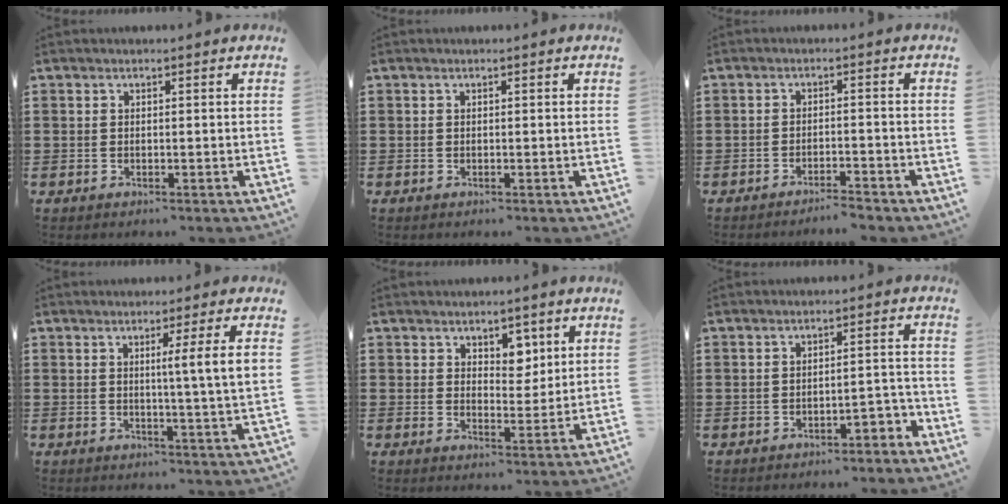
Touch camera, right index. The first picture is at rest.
{"total": 0.0}
{"total": 2.5, "force": [-2.5, -0.1, 0.4], "torque": [-0.011, 0.000, -0.052]}
{"total": 5.6, "force": [1.5, -1.1, 5.3], "torque": [-0.086, -0.018, 0.016]}
{"total": 4.1, "force": [2.7, 2.8, 1.5], "torque": [-0.025, 0.003, 0.044]}
{"total": 2.7, "force": [-2.3, 0.6, 1.3], "torque": [-0.026, 0.006, -0.048]}